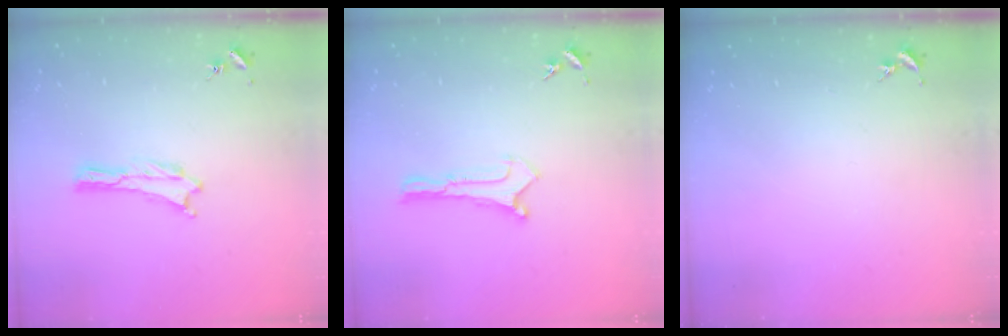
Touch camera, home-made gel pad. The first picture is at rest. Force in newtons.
{"total": 0.0}
{"total": 0.0}